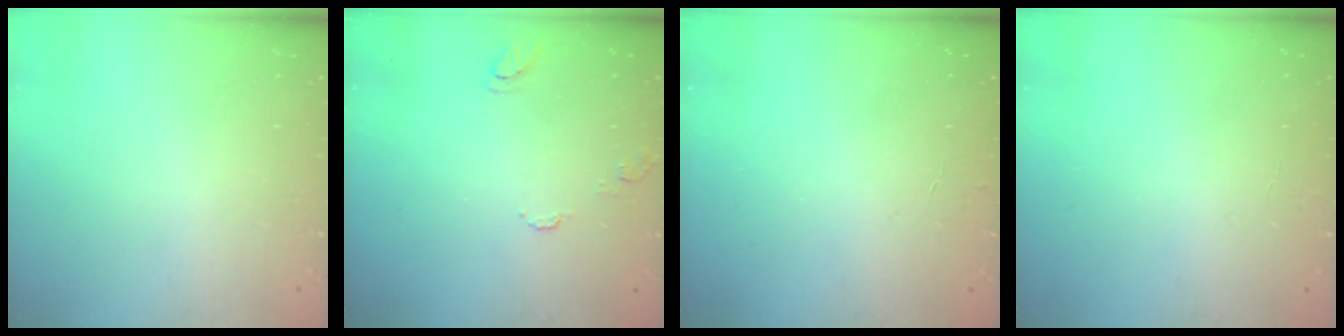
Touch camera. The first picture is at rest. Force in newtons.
{"total": 8.4, "press": 8.3, "slide": 0.6}
{"total": 2.5, "press": 2.5, "slide": 0.2}
{"total": 2.0, "press": 2.0, "slide": 0.2}